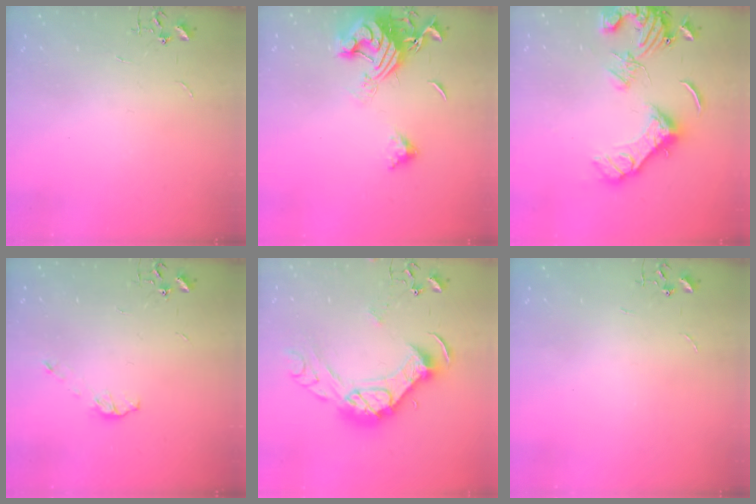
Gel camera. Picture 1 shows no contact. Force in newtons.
{"total": 15.3, "press": 15.2, "slide": 1.7}
{"total": 16.9, "press": 16.8, "slide": 2.3}
{"total": 5.1, "press": 5.0, "slide": 0.3}
{"total": 19.9, "press": 19.9, "slide": 1.4}
{"total": 0.0}